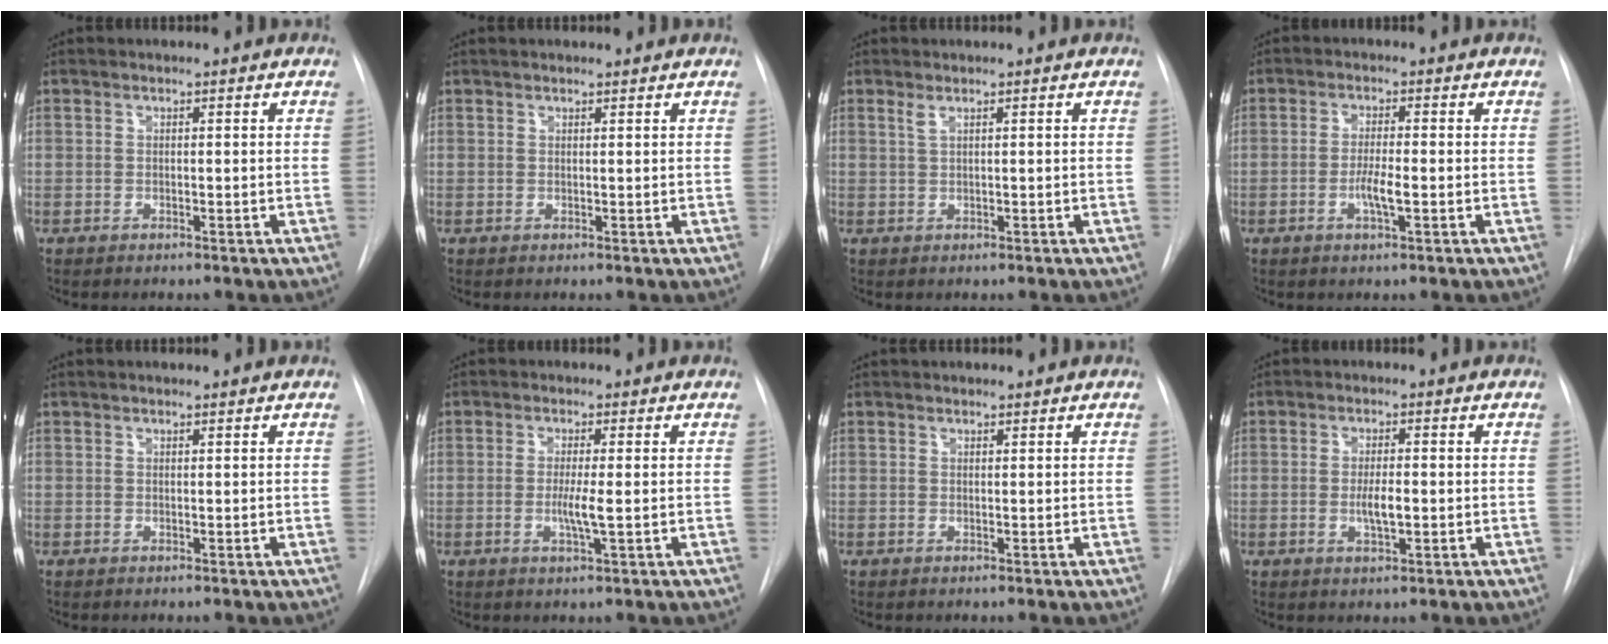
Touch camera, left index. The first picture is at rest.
{"total": 2.8, "force": [2.6, 0.3, 0.9], "torque": [-0.012, 0.019, 0.032]}
{"total": 1.0, "force": [0.6, 0.0, 0.8], "torque": [-0.023, 0.002, 0.015]}
{"total": 3.4, "force": [-1.3, 0.3, 3.1], "torque": [-0.063, -0.009, -0.024]}
{"total": 1.8, "force": [1.7, 0.1, 0.5], "torque": [-0.007, 0.015, 0.021]}
{"total": 3.1, "force": [-0.6, -0.2, 3.0], "torque": [-0.064, -0.013, -0.011]}
{"total": 1.1, "force": [1.0, 0.3, 0.2], "torque": [-0.006, 0.010, 0.015]}
{"total": 3.2, "force": [-0.7, 0.8, 3.0], "torque": [-0.057, -0.008, -0.010]}